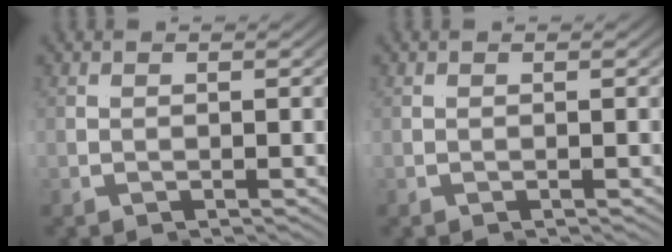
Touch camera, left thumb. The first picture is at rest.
{"total": 0.0}